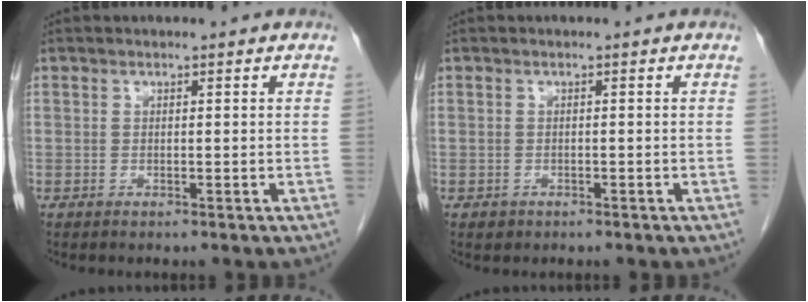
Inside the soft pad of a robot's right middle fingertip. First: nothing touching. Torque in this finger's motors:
{"motor_torque": [0.45, -0.05, 0.01, 0.01]}